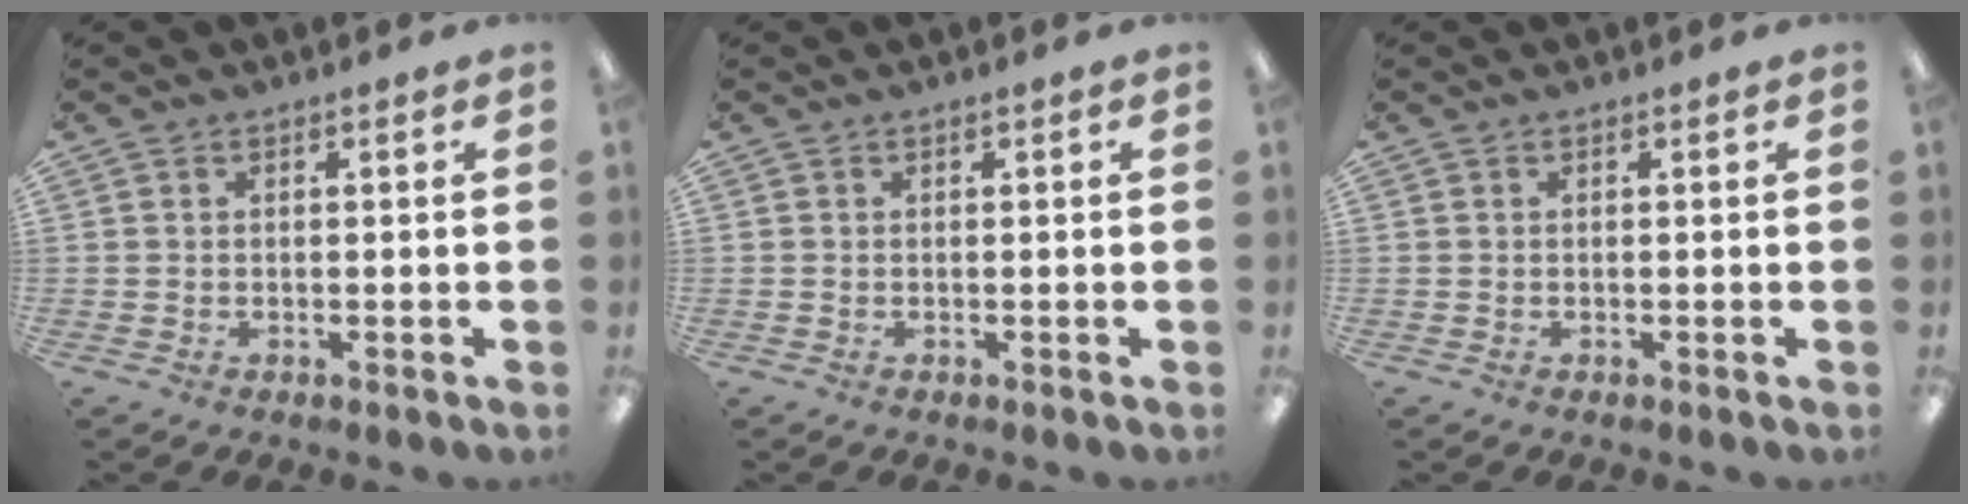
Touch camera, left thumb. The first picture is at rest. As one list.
[{"total": 0.0}, {"total": 0.0}]